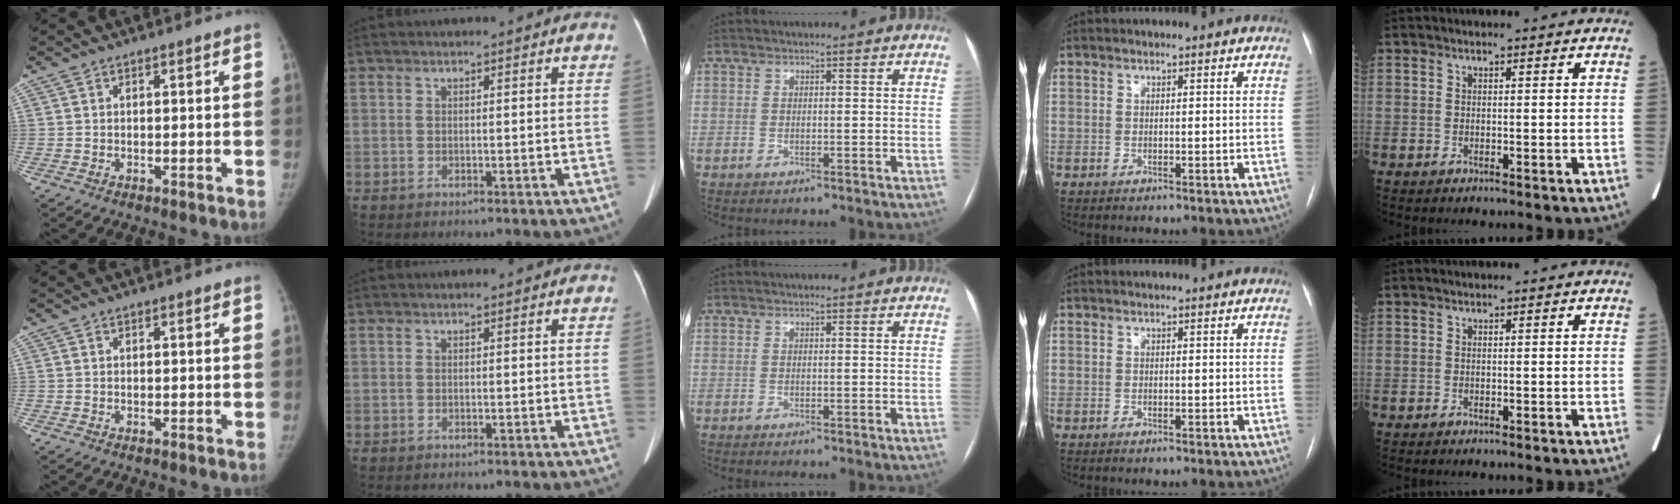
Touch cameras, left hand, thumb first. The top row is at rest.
{}